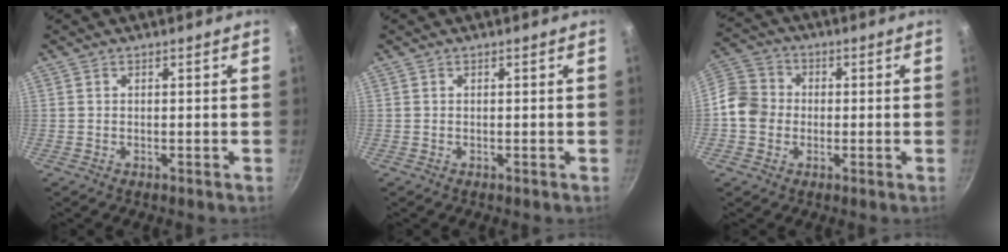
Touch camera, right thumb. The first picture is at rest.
{"total": 0.0}
{"total": 8.3, "force": [-0.9, 7.3, 3.8], "torque": [-0.044, 0.019, -0.039]}